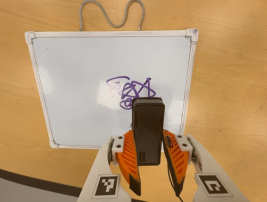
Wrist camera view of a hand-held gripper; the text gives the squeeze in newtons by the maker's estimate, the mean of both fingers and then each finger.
{"total": 4.6, "left": 3.2, "right": 5.9}